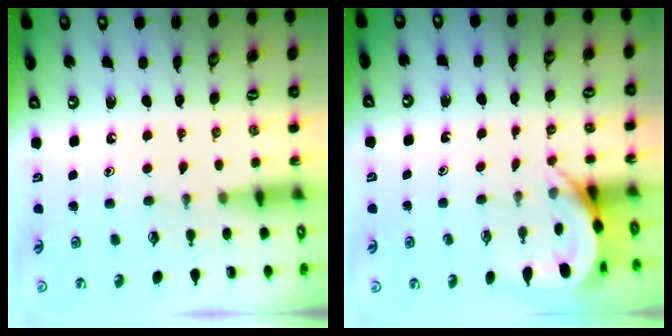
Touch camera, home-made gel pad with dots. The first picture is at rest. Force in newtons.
{"total": 4.3, "press": 4.3, "slide": 0.3}